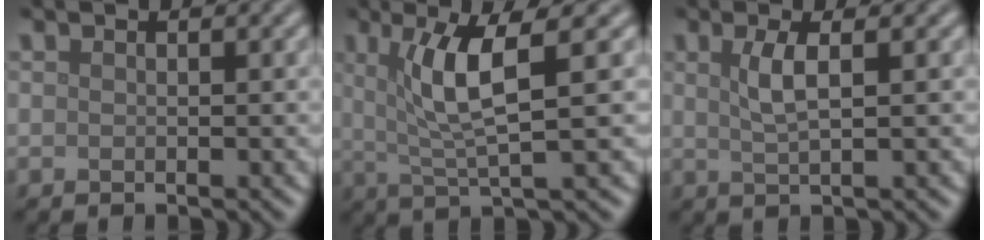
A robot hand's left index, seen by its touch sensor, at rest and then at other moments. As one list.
[{"total": 5.4, "force": [1.6, 0.9, 5.1], "torque": [-0.094, 0.003, 0.034]}, {"total": 2.6, "force": [0.8, 0.7, 2.4], "torque": [-0.043, 0.000, 0.013]}]